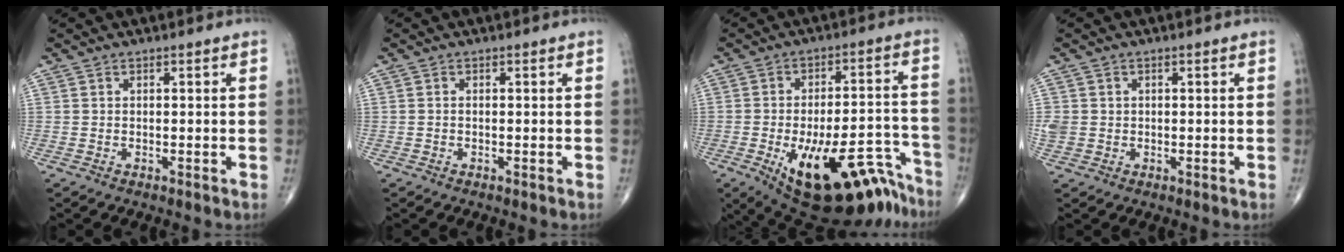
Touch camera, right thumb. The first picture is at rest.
{"total": 0.0}
{"total": 22.3, "force": [-14.3, 8.4, 15.0], "torque": [-0.148, 0.083, -0.203]}
{"total": 3.1, "force": [0.2, 2.8, 1.2], "torque": [-0.023, 0.006, 0.010]}